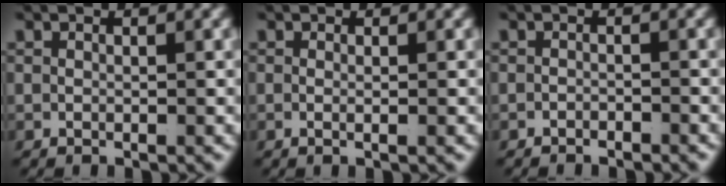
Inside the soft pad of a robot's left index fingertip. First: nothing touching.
{"total": 0.9, "force": [-0.3, -0.3, 0.7], "torque": [-0.018, -0.009, -0.003]}
{"total": 1.2, "force": [-1.2, -0.3, 0.0], "torque": [-0.001, -0.008, -0.016]}